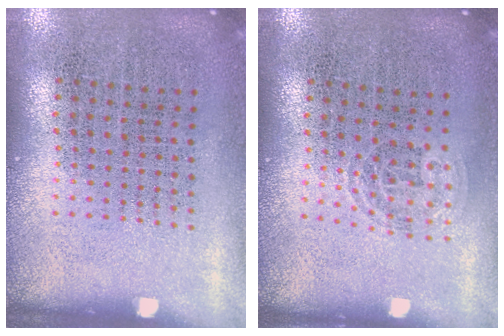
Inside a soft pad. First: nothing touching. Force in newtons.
{"total": 0.9, "press": 0.6, "slide": 0.6}